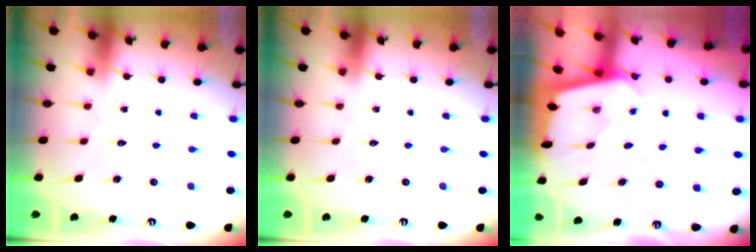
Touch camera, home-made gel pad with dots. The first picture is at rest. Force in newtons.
{"total": 0.0}
{"total": 1.8, "press": 1.8, "slide": 0.2}